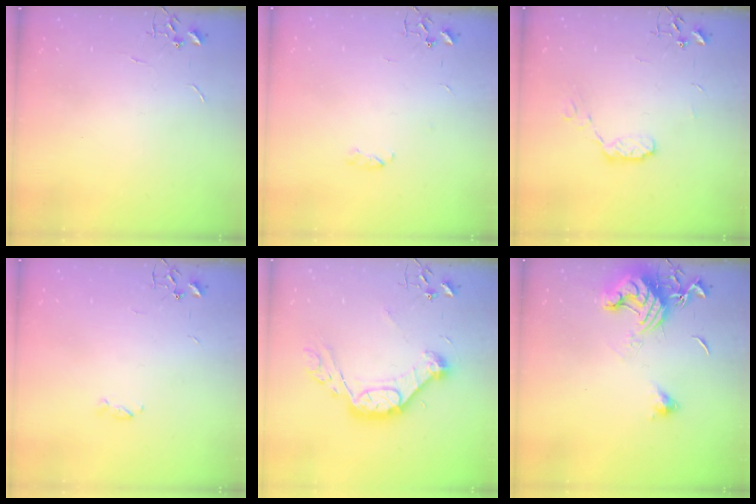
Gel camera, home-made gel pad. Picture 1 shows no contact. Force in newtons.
{"total": 4.1, "press": 3.9, "slide": 1.2}
{"total": 6.8, "press": 6.8, "slide": 0.5}
{"total": 2.9, "press": 2.9, "slide": 0.3}
{"total": 15.4, "press": 15.3, "slide": 1.7}
{"total": 13.2, "press": 13.1, "slide": 1.6}